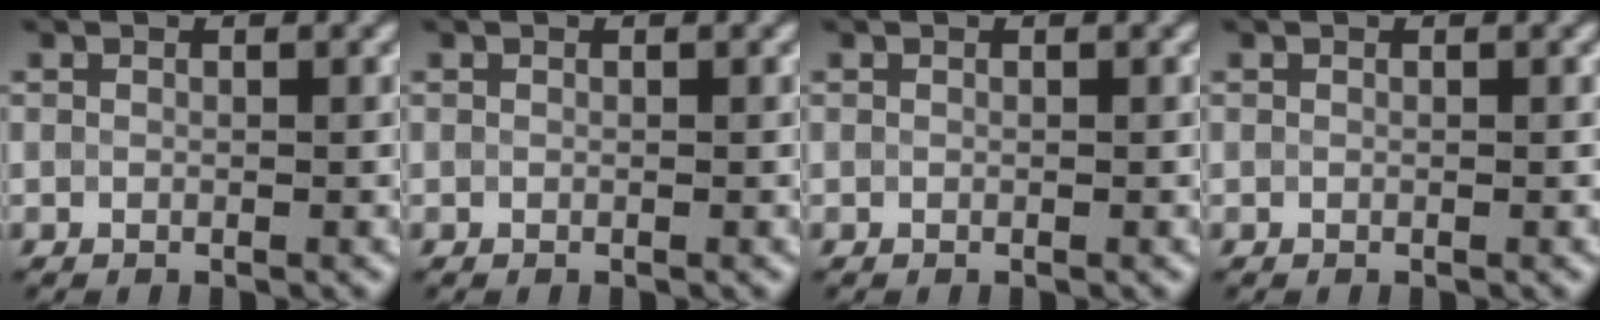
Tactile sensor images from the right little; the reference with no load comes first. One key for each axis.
{"total": 0.0}
{"total": 0.0}
{"total": 0.0}